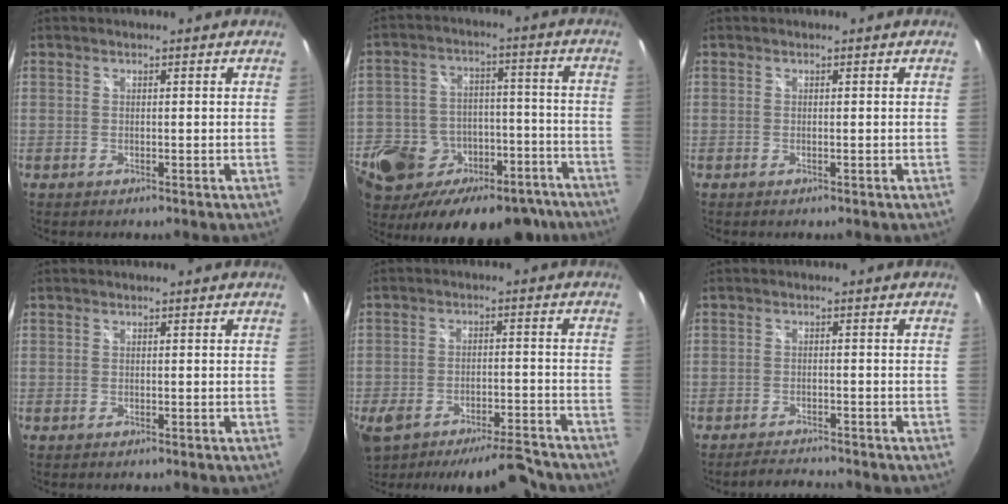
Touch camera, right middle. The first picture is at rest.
{"total": 28.7, "force": [-16.9, 18.1, 14.5], "torque": [-0.316, 0.000, -0.210]}
{"total": 0.0}
{"total": 0.0}
{"total": 14.5, "force": [-11.5, 5.1, 7.3], "torque": [-0.159, -0.019, -0.167]}
{"total": 3.7, "force": [-3.6, 0.2, 0.7], "torque": [-0.026, -0.002, -0.060]}